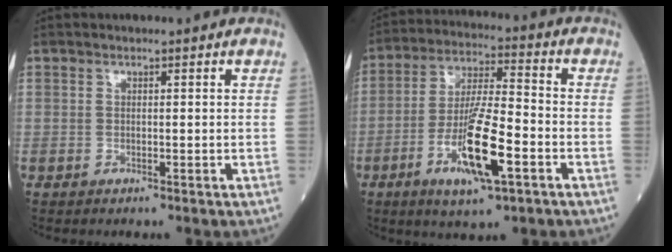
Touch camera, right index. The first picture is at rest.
{"total": 12.8, "force": [-4.8, 1.9, 11.7], "torque": [-0.223, -0.011, -0.083]}